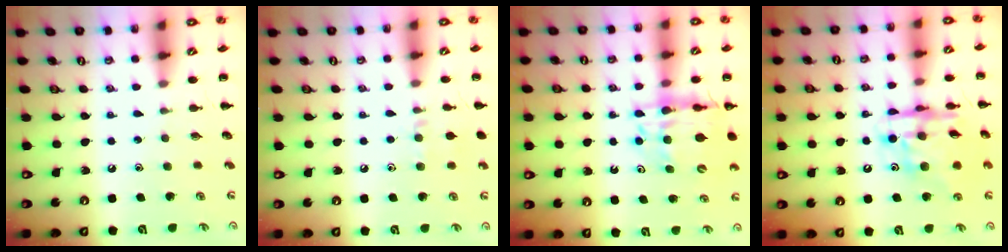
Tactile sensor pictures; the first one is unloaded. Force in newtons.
{"total": 6.4, "press": 6.0, "slide": 2.3}
{"total": 13.7, "press": 13.2, "slide": 3.6}
{"total": 15.0, "press": 14.5, "slide": 3.9}